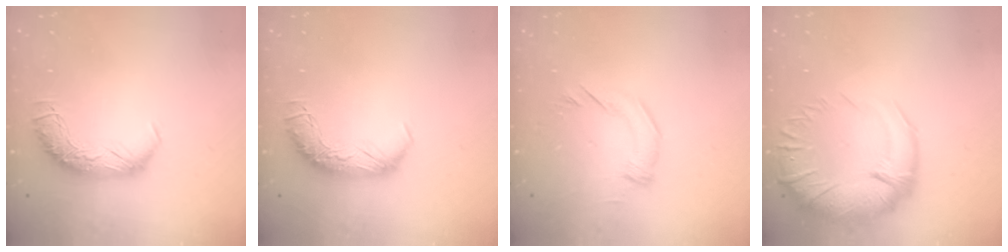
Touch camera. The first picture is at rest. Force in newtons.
{"total": 0.0}
{"total": 2.4, "press": 2.1, "slide": 1.0}
{"total": 12.2, "press": 10.8, "slide": 5.6}